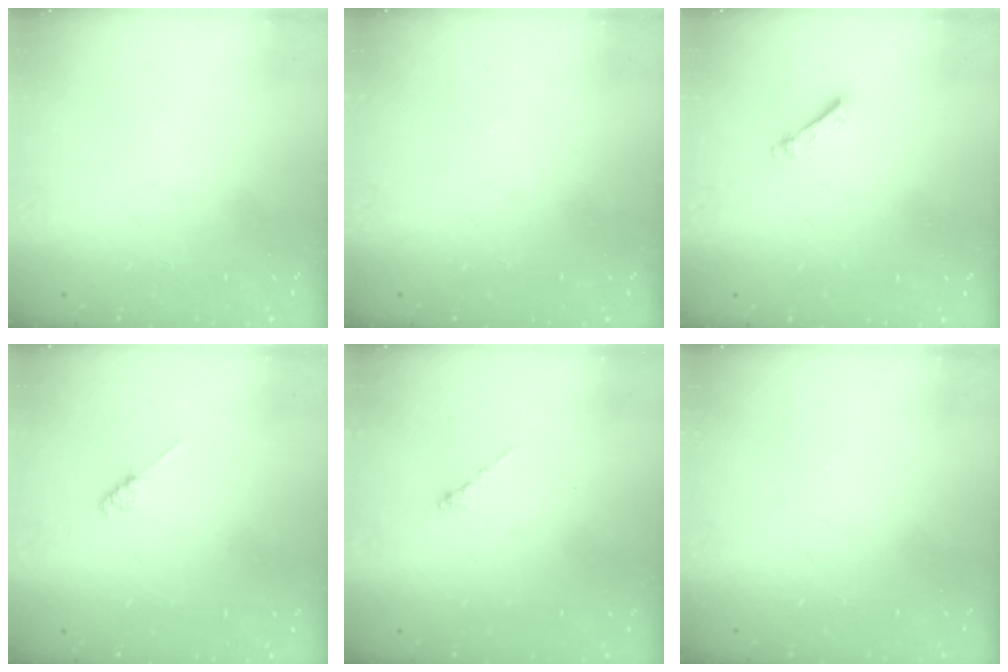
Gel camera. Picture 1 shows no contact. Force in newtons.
{"total": 0.0}
{"total": 3.2, "press": 3.2, "slide": 0.3}
{"total": 1.8, "press": 1.7, "slide": 0.3}
{"total": 0.0}
{"total": 0.0}